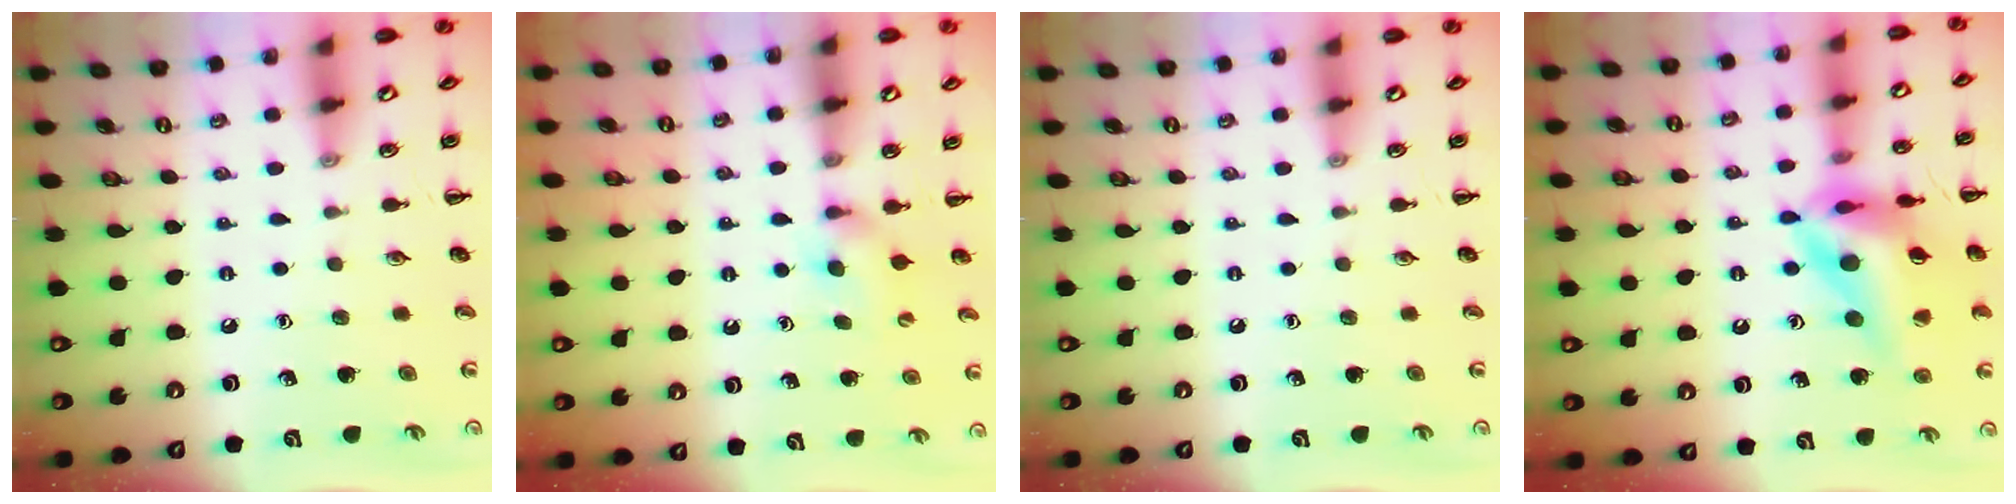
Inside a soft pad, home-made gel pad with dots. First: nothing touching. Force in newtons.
{"total": 4.9, "press": 4.7, "slide": 1.4}
{"total": 0.0}
{"total": 16.8, "press": 16.2, "slide": 4.4}